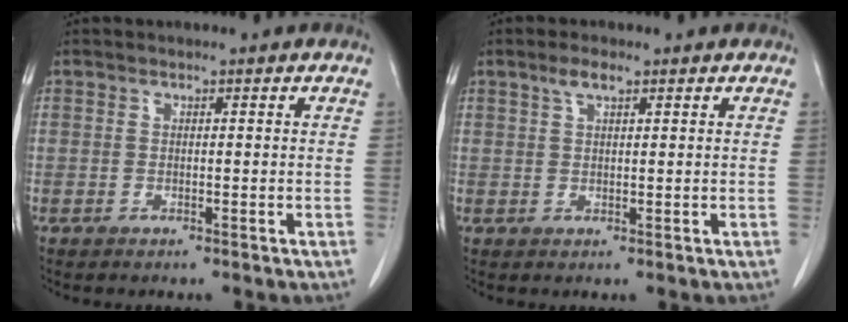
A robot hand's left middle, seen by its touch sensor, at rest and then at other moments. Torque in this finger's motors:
{"motor_torque": [0.36, -0.34, 0.02, 0.03]}